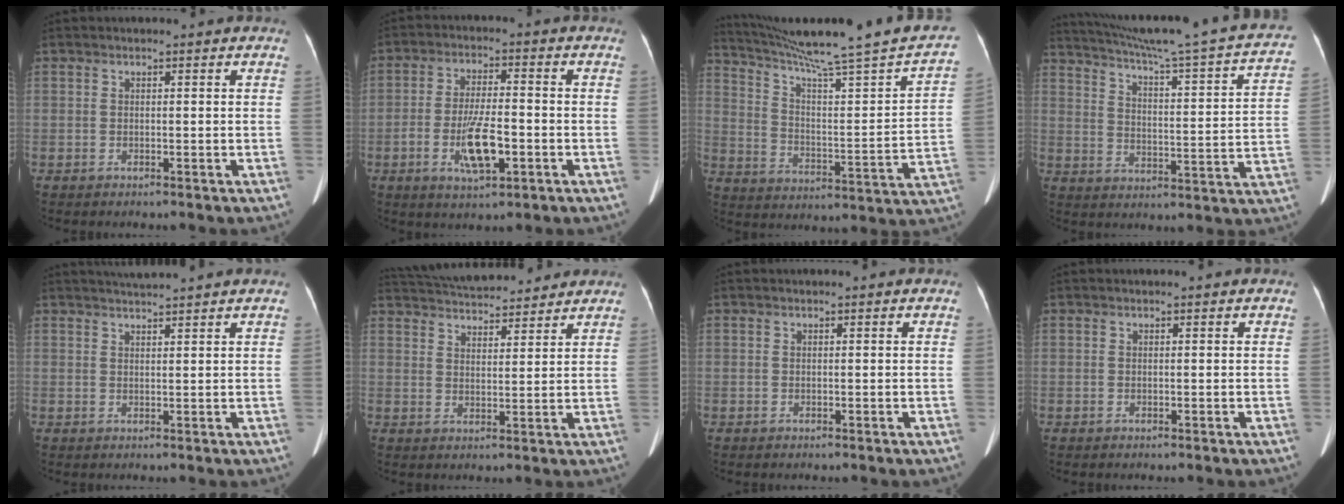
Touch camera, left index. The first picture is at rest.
{"total": 8.0, "force": [-2.7, 2.1, 7.2], "torque": [-0.141, -0.004, -0.044]}
{"total": 24.0, "force": [20.4, -0.7, 12.5], "torque": [-0.196, -0.058, 0.281]}
{"total": 26.9, "force": [23.7, 0.6, 12.9], "torque": [-0.200, -0.046, 0.304]}
{"total": 4.1, "force": [3.8, -0.9, 1.1], "torque": [-0.017, 0.018, 0.059]}
{"total": 14.8, "force": [13.7, 3.2, 4.8], "torque": [-0.092, 0.033, 0.204]}
{"total": 0.0}
{"total": 0.0}